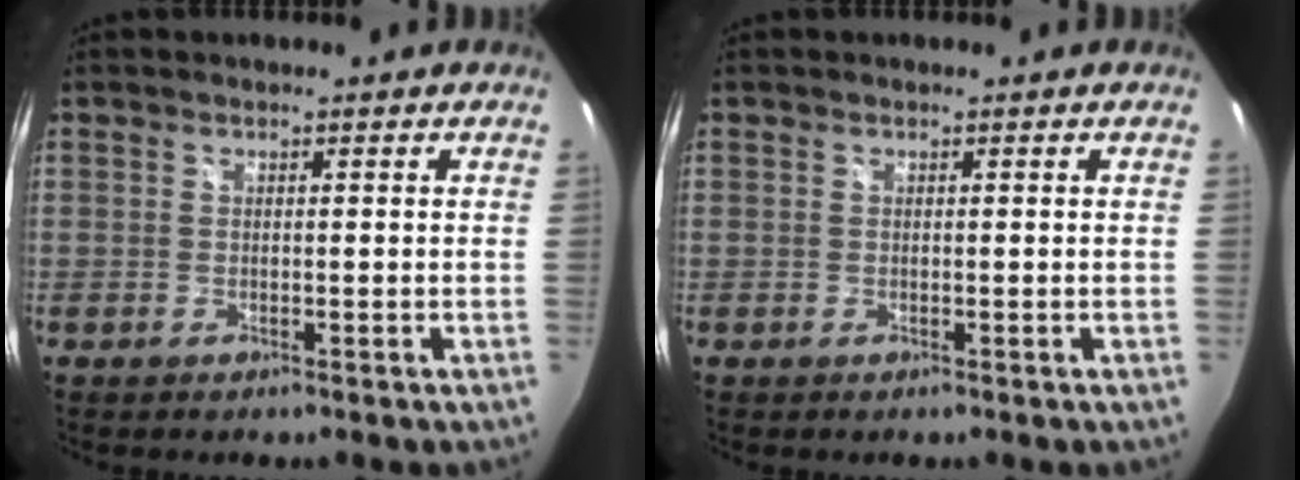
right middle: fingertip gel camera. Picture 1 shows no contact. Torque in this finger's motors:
{"motor_torque": [0.00, 0.00, 0.00, 0.00]}